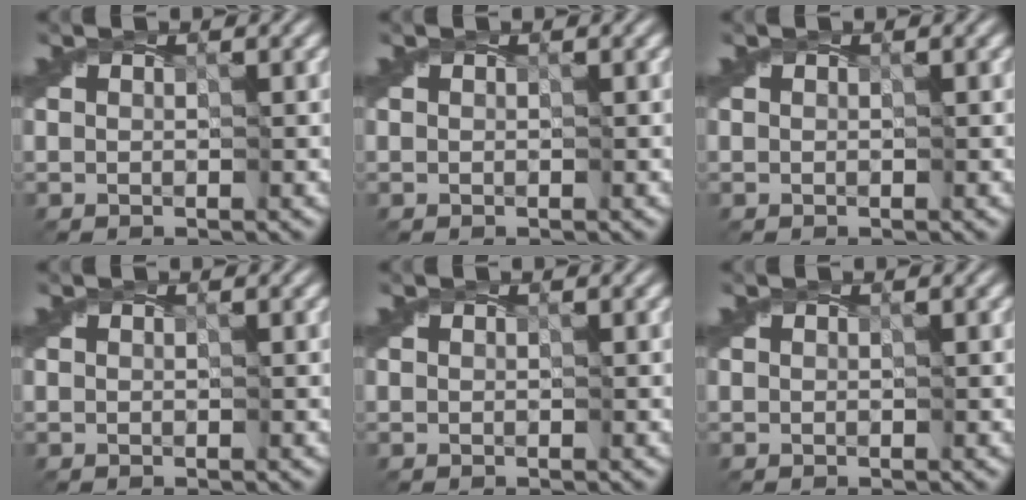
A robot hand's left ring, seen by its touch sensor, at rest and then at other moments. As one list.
[{"total": 0.0}, {"total": 0.0}, {"total": 0.0}, {"total": 0.0}, {"total": 0.0}]